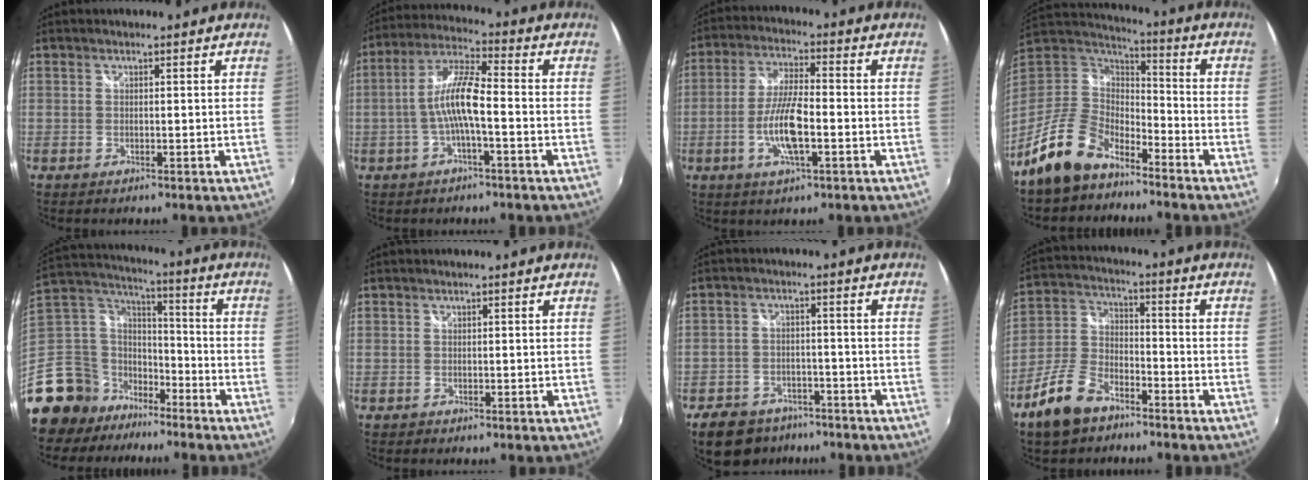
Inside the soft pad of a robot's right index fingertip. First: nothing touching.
{"total": 8.7, "force": [-2.2, 1.3, 8.3], "torque": [-0.181, 0.013, -0.040]}
{"total": 9.4, "force": [-2.9, 2.2, 8.6], "torque": [-0.174, -0.002, -0.057]}
{"total": 14.2, "force": [-9.7, 7.5, 7.3], "torque": [-0.171, 0.006, -0.172]}
{"total": 16.7, "force": [-11.0, 11.4, 5.3], "torque": [-0.151, 0.040, -0.195]}
{"total": 0.6, "force": [0.0, 0.6, -0.1], "torque": [0.000, 0.001, 0.000]}
{"total": 11.6, "force": [-8.3, 7.0, 4.1], "torque": [-0.115, 0.010, -0.120]}
{"total": 11.1, "force": [-7.5, 5.5, 6.0], "torque": [-0.141, 0.005, -0.143]}